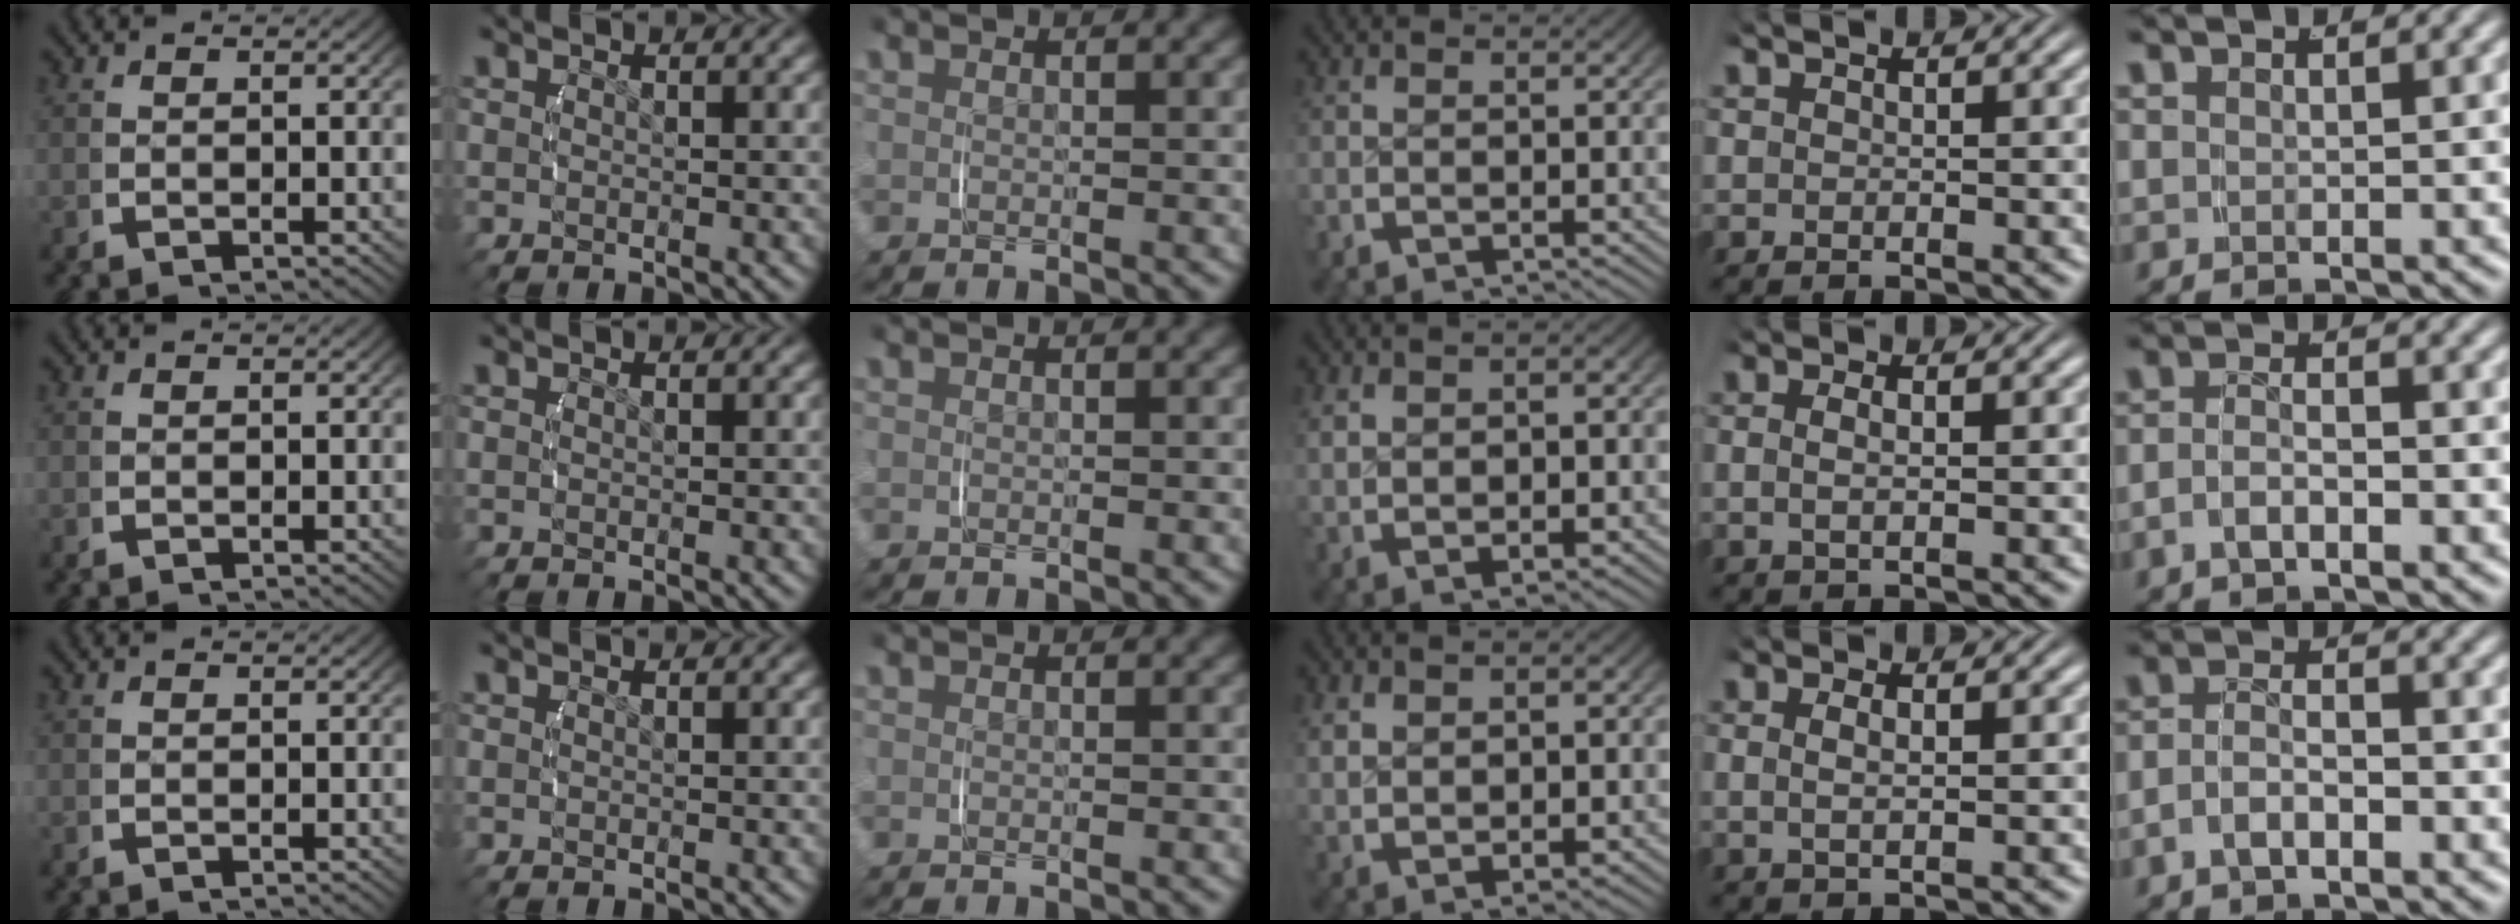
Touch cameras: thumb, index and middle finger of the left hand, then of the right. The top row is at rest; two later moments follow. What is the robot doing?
{"motion": "lift_and_place", "object": "scarf"}